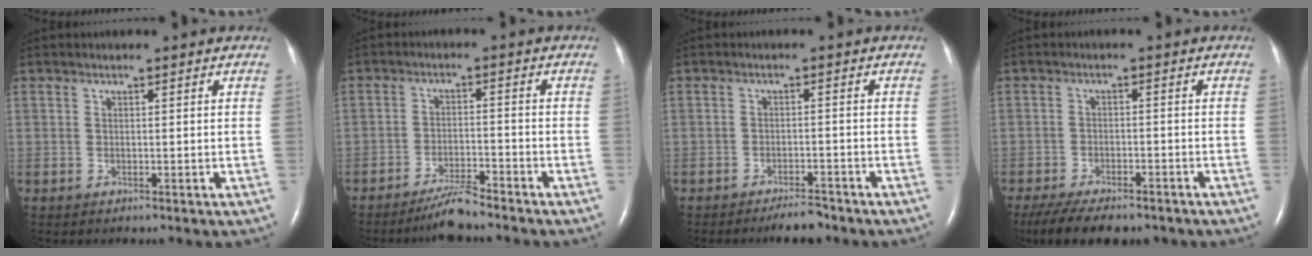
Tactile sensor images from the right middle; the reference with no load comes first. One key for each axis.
{"total": 4.5, "fx": -4.2, "fy": 0.1, "fz": 1.8, "tx": -0.037, "ty": -0.013, "tz": -0.078}
{"total": 3.5, "fx": -3.1, "fy": 0.7, "fz": 1.5, "tx": -0.024, "ty": -0.004, "tz": -0.048}
{"total": 12.3, "fx": -9.7, "fy": 4.1, "fz": 6.3, "tx": -0.110, "ty": -0.009, "tz": -0.139}